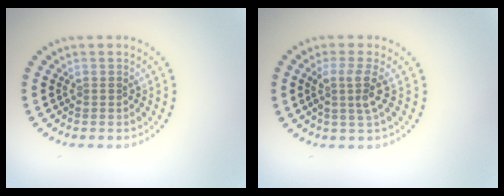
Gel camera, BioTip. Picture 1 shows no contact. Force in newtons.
{"total": 2.7, "press": 2.0, "slide": 1.8}